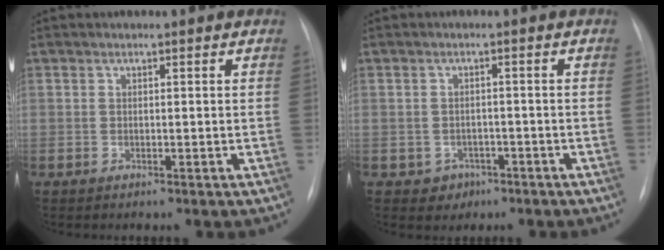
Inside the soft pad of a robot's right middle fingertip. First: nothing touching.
{"total": 2.9, "force": [-1.4, 2.5, 0.3], "torque": [0.001, 0.011, -0.013]}